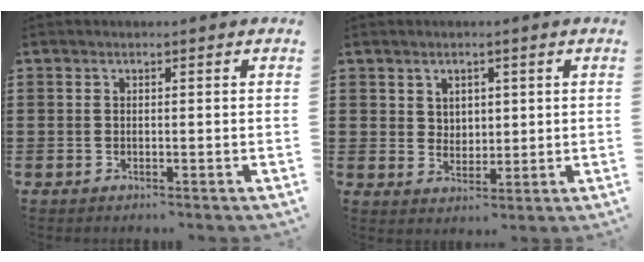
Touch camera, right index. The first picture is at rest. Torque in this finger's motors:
{"motor_torque": [-0.07, 0.38, 0.00, -0.01]}